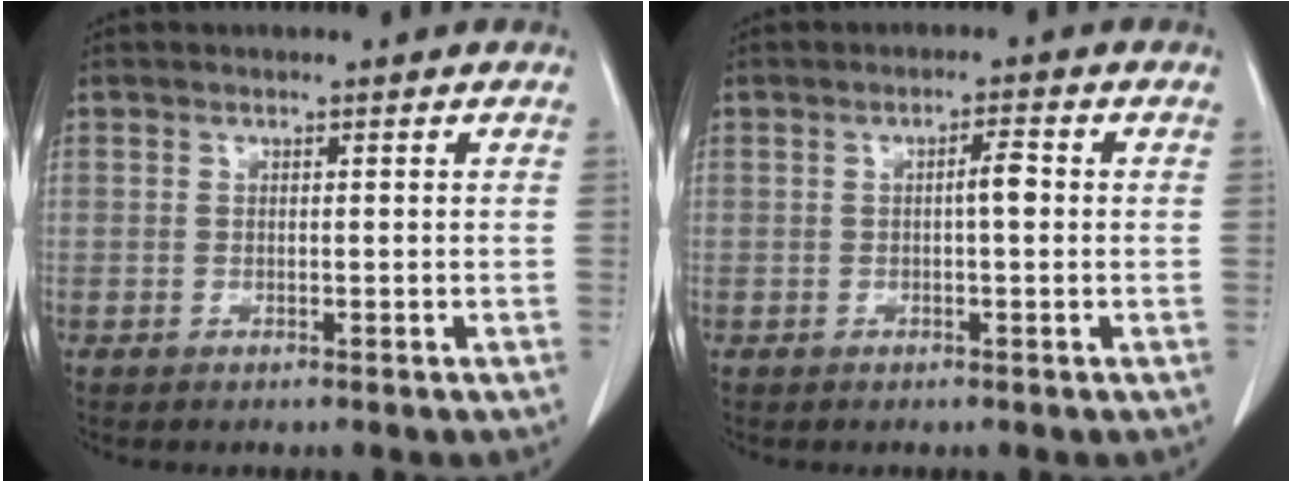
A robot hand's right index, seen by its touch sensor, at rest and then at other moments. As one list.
[{"total": 2.5, "force": [0.0, 0.4, 2.4], "torque": [-0.040, 0.004, 0.000]}]